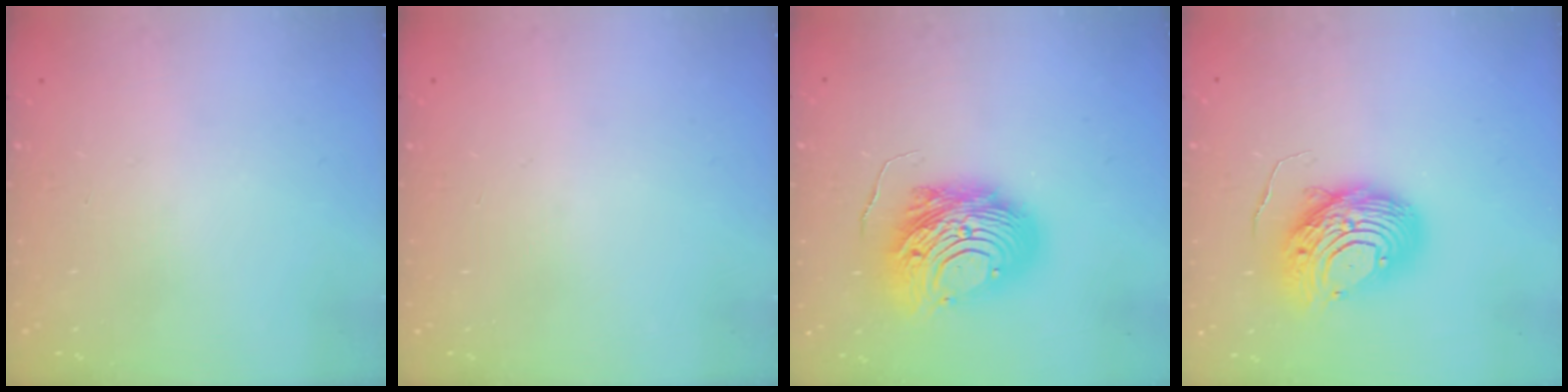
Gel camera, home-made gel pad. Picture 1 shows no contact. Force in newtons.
{"total": 0.0}
{"total": 14.9, "press": 14.8, "slide": 1.4}
{"total": 12.8, "press": 12.7, "slide": 1.3}